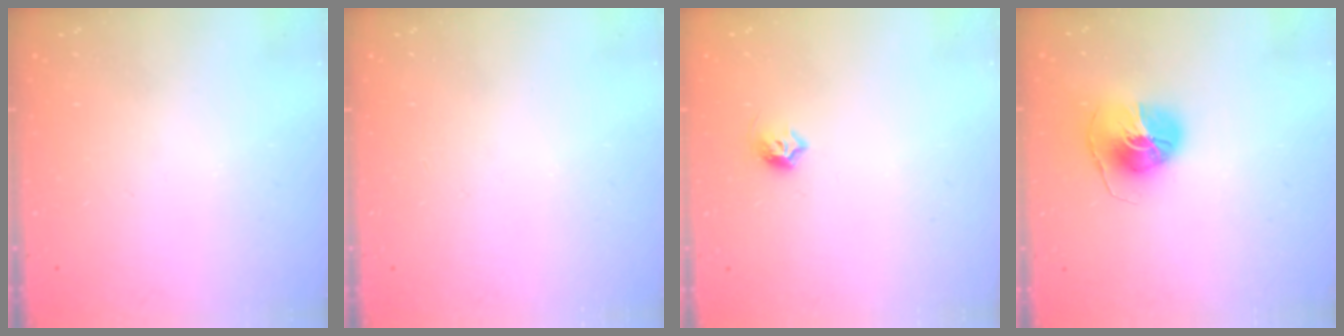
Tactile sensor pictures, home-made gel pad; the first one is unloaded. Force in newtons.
{"total": 0.0}
{"total": 5.7, "press": 5.6, "slide": 1.0}
{"total": 8.5, "press": 8.5, "slide": 0.2}